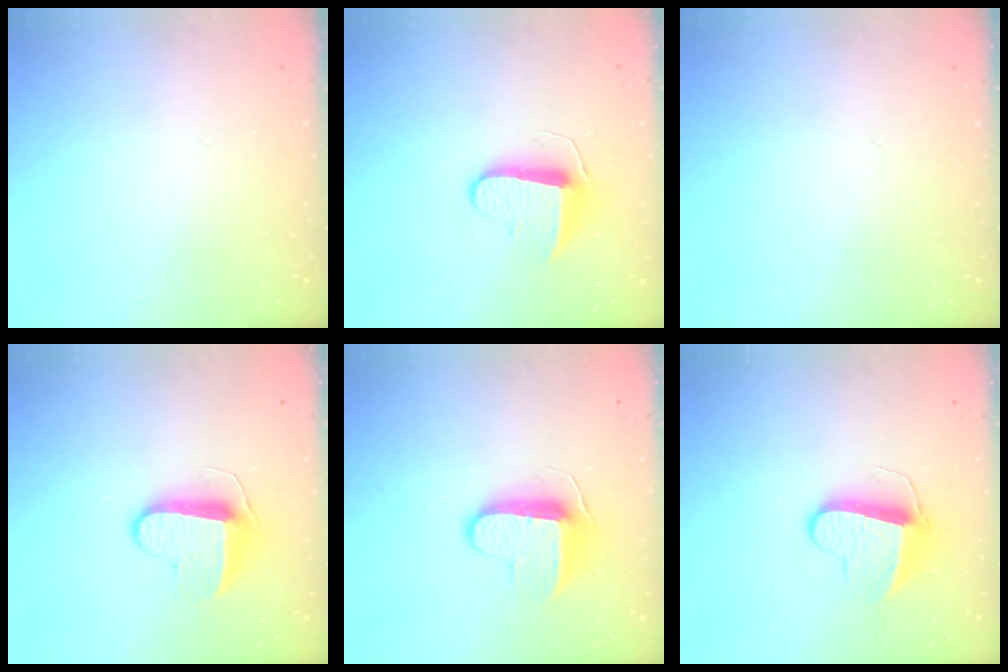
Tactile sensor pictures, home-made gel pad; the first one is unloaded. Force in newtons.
{"total": 9.6, "press": 9.5, "slide": 0.7}
{"total": 0.0}
{"total": 9.0, "press": 8.9, "slide": 0.7}
{"total": 9.1, "press": 9.1, "slide": 1.0}
{"total": 10.3, "press": 10.2, "slide": 0.9}